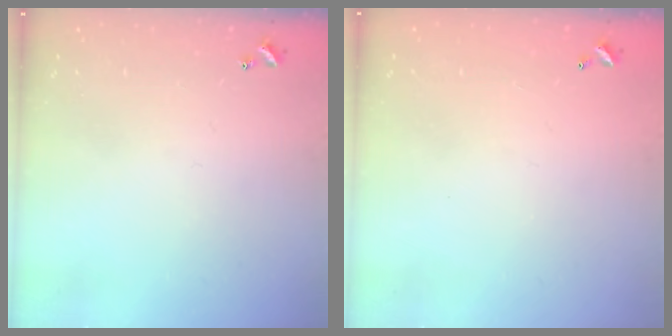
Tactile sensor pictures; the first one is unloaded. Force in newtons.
{"total": 2.8, "press": 2.8, "slide": 0.1}